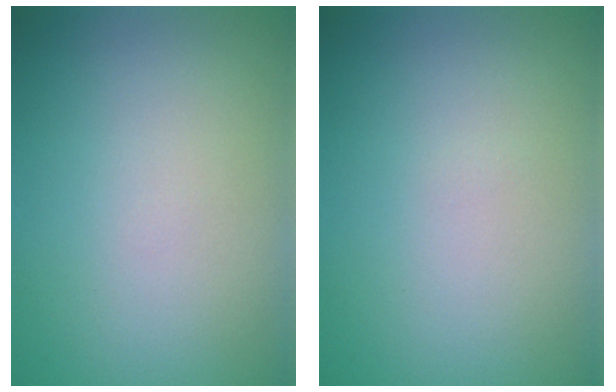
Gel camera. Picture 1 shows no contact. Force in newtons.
{"total": 0.0}